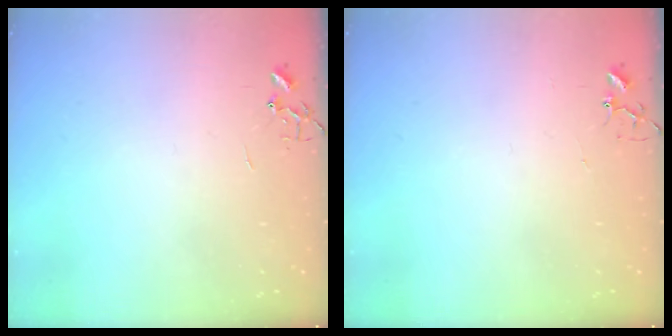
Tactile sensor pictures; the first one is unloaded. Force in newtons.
{"total": 2.9, "press": 2.9, "slide": 0.2}